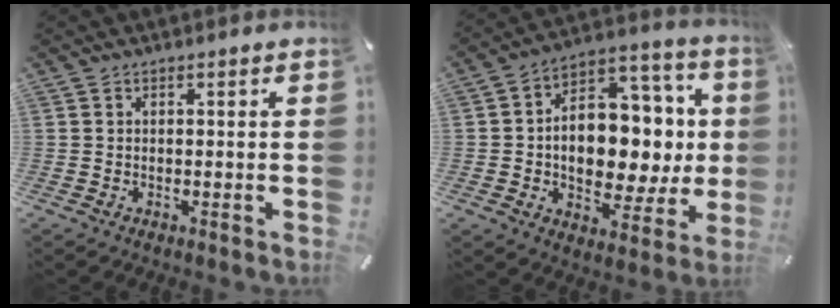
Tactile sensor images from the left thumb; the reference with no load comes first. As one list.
[{"total": 15.5, "force": [-0.5, 11.2, 10.8], "torque": [-0.154, -0.015, -0.001]}]